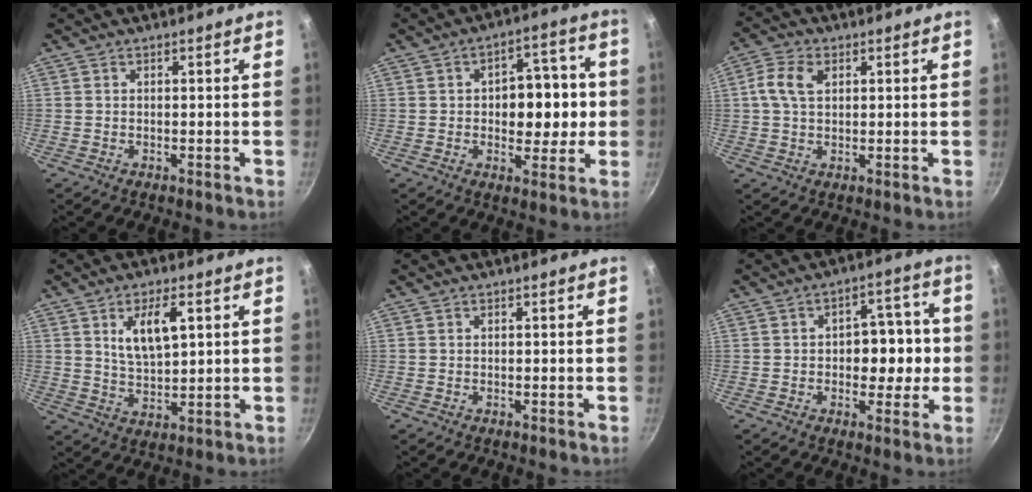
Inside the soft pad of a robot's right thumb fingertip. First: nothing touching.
{"total": 12.0, "force": [0.0, 7.4, 9.5], "torque": [-0.081, 0.023, 0.002]}
{"total": 5.9, "force": [1.7, 3.8, 4.2], "torque": [-0.092, 0.010, 0.031]}
{"total": 8.4, "force": [3.0, 3.7, 6.9], "torque": [-0.114, -0.015, 0.060]}
{"total": 0.0}
{"total": 9.8, "force": [-0.5, 6.2, 7.6], "torque": [-0.055, 0.028, -0.010]}